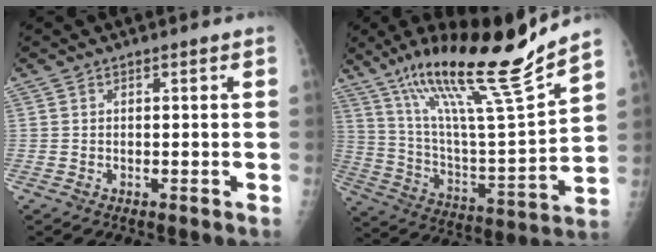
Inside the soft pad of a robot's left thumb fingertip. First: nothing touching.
{"total": 23.7, "force": [17.3, 1.5, 16.1], "torque": [-0.245, -0.074, 0.307]}